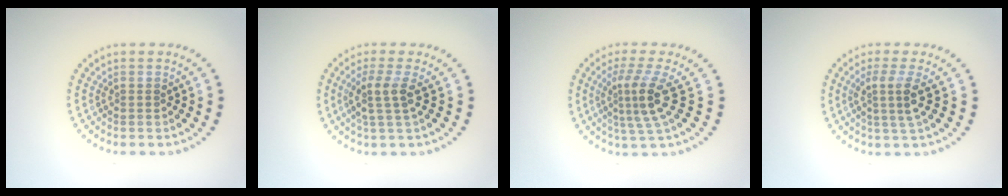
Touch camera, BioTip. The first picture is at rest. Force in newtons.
{"total": 2.6, "press": 2.0, "slide": 1.5}
{"total": 3.7, "press": 2.6, "slide": 2.7}
{"total": 2.7, "press": 2.0, "slide": 1.8}